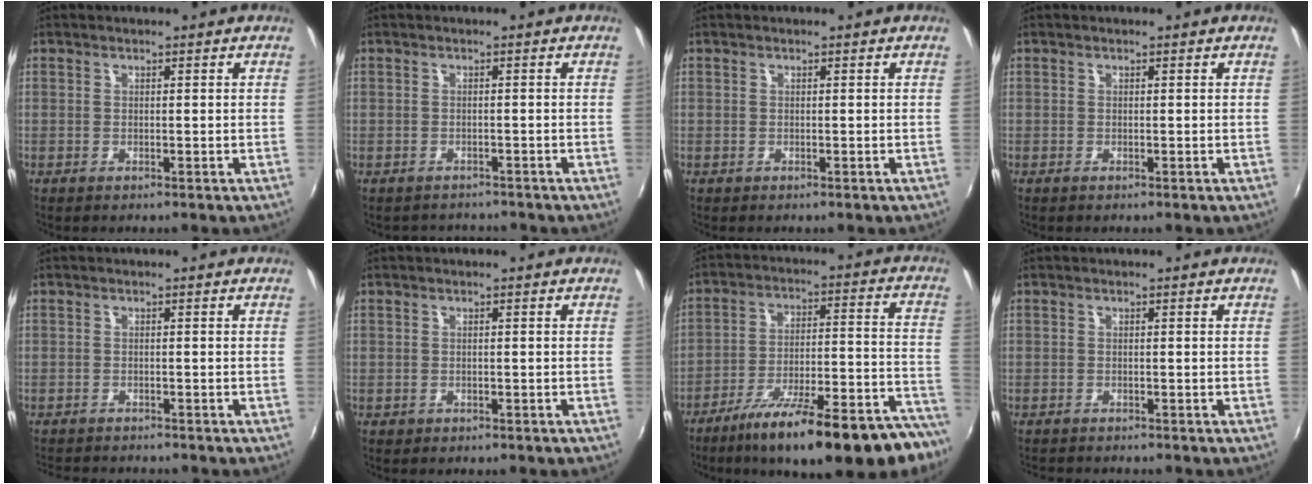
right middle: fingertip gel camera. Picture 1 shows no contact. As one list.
[{"total": 2.8, "force": [-2.6, 1.2, -0.1], "torque": [-0.006, -0.003, -0.039]}, {"total": 0.0}, {"total": 0.0}, {"total": 4.4, "force": [-4.2, 0.7, 1.1], "torque": [-0.034, -0.015, -0.070]}, {"total": 1.2, "force": [-0.6, 0.9, 0.4], "torque": [-0.009, -0.003, -0.005]}, {"total": 26.5, "force": [-21.0, 5.1, 15.3], "torque": [-0.218, -0.038, -0.295]}, {"total": 1.8, "force": [-1.7, 0.2, 0.3], "torque": [-0.012, -0.011, -0.030]}]